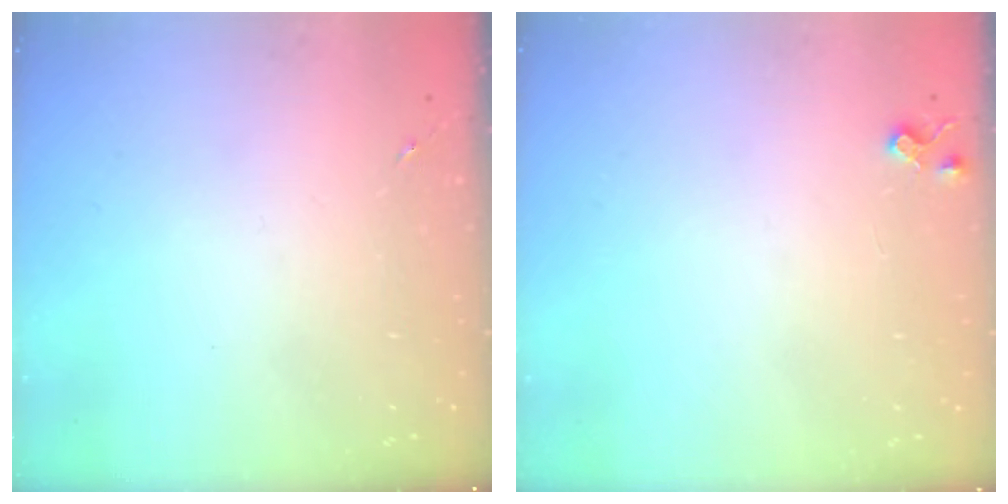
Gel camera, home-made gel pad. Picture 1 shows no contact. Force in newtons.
{"total": 5.2, "press": 5.1, "slide": 0.8}